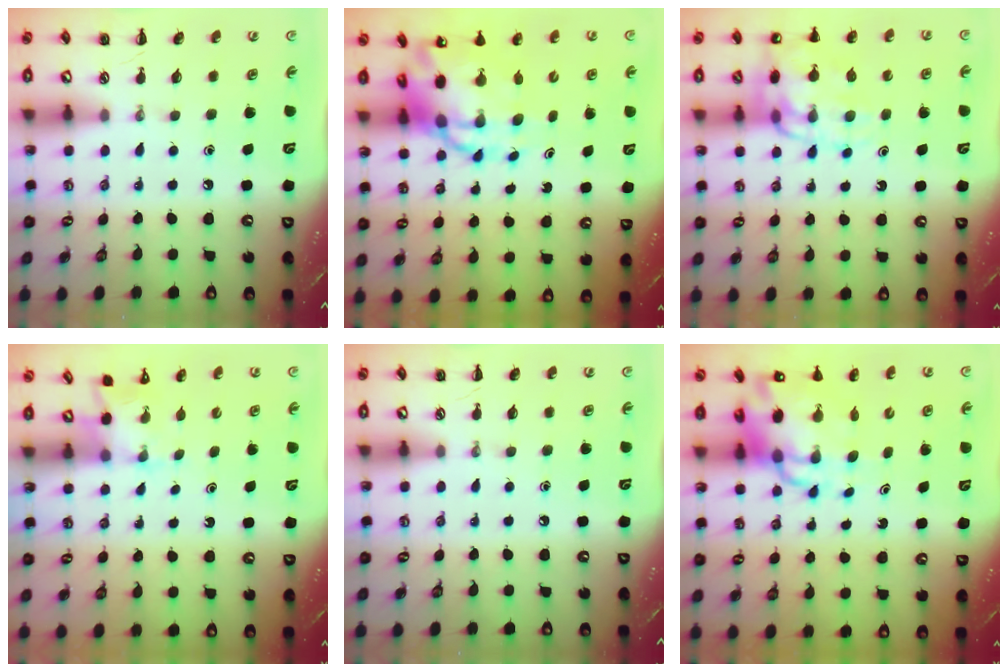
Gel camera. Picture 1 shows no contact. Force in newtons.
{"total": 11.4, "press": 10.9, "slide": 3.2}
{"total": 14.3, "press": 14.1, "slide": 2.4}
{"total": 2.2, "press": 2.1, "slide": 0.7}
{"total": 0.0}
{"total": 11.1, "press": 10.6, "slide": 3.2}